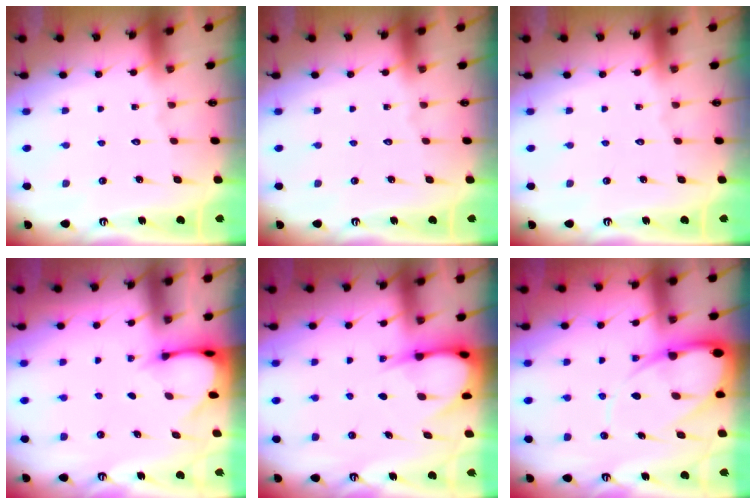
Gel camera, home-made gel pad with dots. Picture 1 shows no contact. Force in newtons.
{"total": 0.0}
{"total": 0.0}
{"total": 3.1, "press": 3.1, "slide": 0.2}
{"total": 6.4, "press": 6.3, "slide": 0.9}
{"total": 12.3, "press": 12.3, "slide": 1.2}